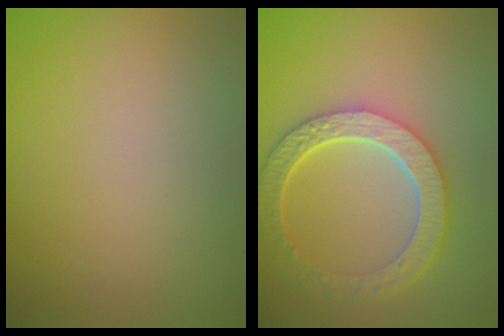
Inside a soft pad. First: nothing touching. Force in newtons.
{"total": 5.7, "press": 4.3, "slide": 3.8}